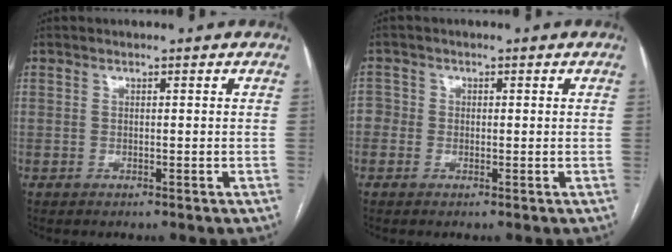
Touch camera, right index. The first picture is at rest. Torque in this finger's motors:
{"motor_torque": [0.83, -0.12, 0.40, 0.13]}